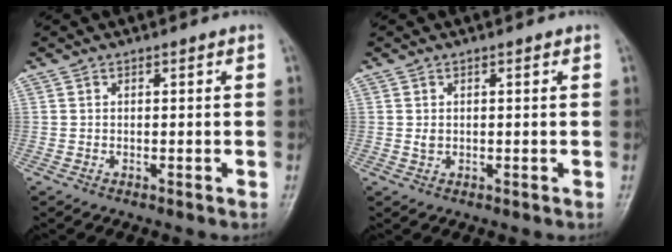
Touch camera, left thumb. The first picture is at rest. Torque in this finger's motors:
{"motor_torque": [0.64, 0.38, 0.34, 0.01, 0.00]}